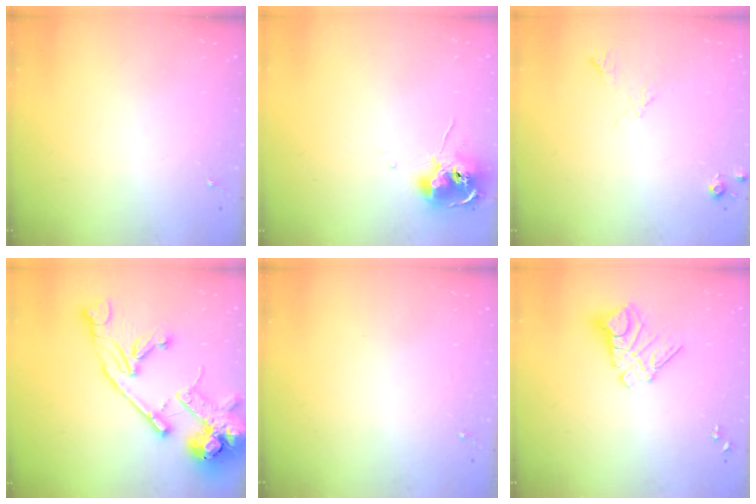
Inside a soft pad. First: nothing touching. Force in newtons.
{"total": 10.4, "press": 10.3, "slide": 0.7}
{"total": 5.8, "press": 5.8, "slide": 0.8}
{"total": 23.6, "press": 23.4, "slide": 3.5}
{"total": 0.0}
{"total": 11.6, "press": 11.6, "slide": 1.2}